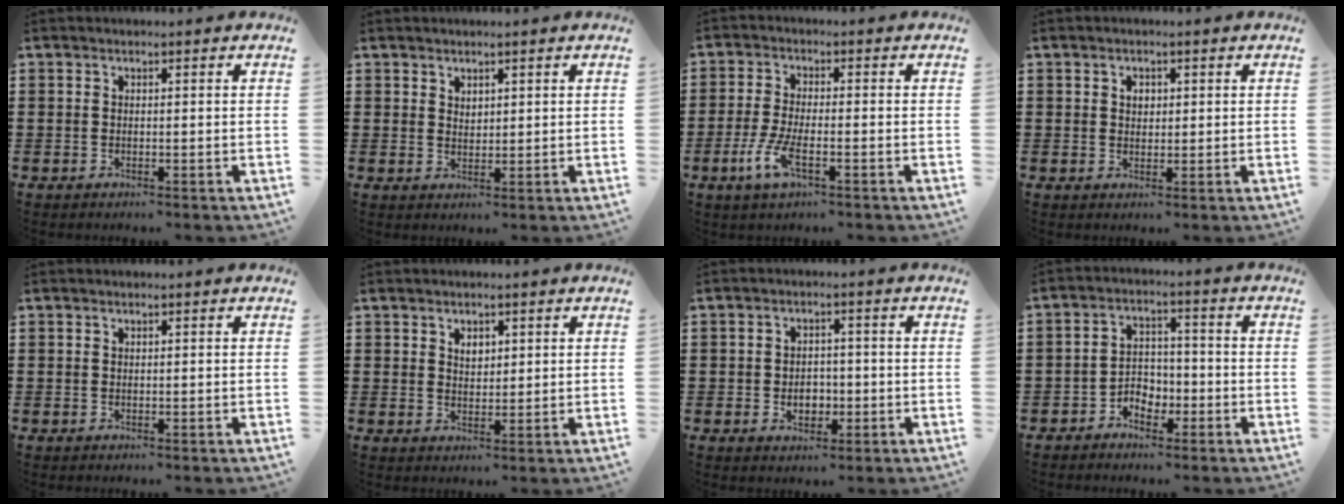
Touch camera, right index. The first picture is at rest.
{"total": 1.7, "force": [1.5, 0.8, 0.2], "torque": [-0.005, 0.003, 0.029]}
{"total": 5.2, "force": [-2.4, 1.4, 4.5], "torque": [-0.106, -0.015, -0.049]}
{"total": 1.6, "force": [0.5, 1.2, 0.9], "torque": [-0.020, 0.009, 0.009]}
{"total": 0.0}
{"total": 2.2, "force": [1.3, 1.4, 1.1], "torque": [-0.017, 0.003, 0.021]}
{"total": 3.3, "force": [-0.8, 2.6, 1.9], "torque": [-0.034, 0.002, -0.019]}
{"total": 3.6, "force": [-2.3, 2.5, 1.3], "torque": [-0.031, 0.011, -0.049]}